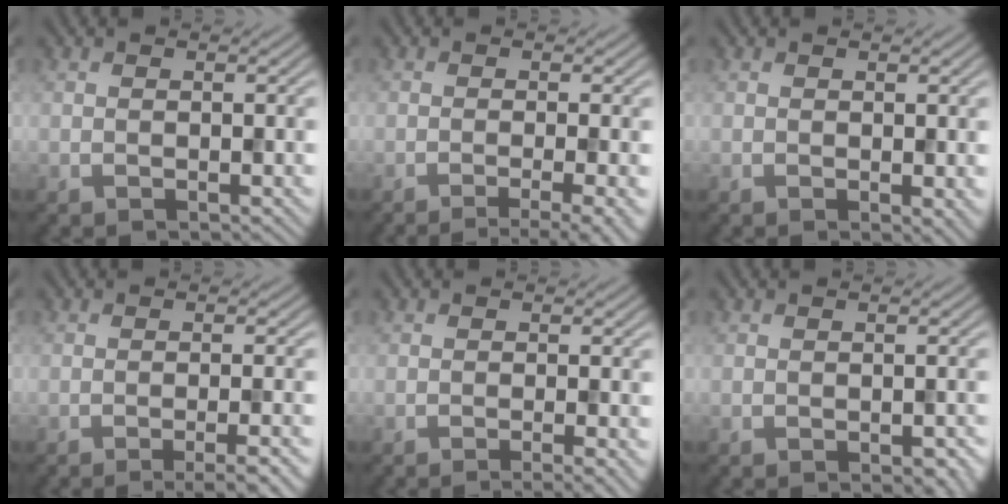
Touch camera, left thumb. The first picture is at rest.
{"total": 5.0, "force": [-2.5, 1.0, 4.2], "torque": [-0.050, 0.001, -0.043]}
{"total": 1.3, "force": [0.0, 0.5, 1.2], "torque": [-0.013, -0.006, 0.002]}
{"total": 4.8, "force": [-2.4, 0.9, 4.0], "torque": [-0.048, 0.009, -0.042]}
{"total": 2.7, "force": [-1.2, 0.5, 2.4], "torque": [-0.031, -0.001, -0.026]}
{"total": 2.6, "force": [-1.5, 1.0, 1.9], "torque": [-0.022, -0.005, -0.010]}